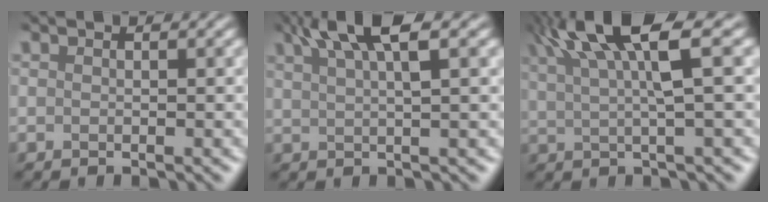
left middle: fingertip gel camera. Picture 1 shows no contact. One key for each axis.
{"total": 3.6, "fx": 2.7, "fy": -0.4, "fz": 2.4, "tx": -0.051, "ty": 0.016, "tz": 0.065}
{"total": 6.8, "fx": 3.6, "fy": 0.6, "fz": 5.8, "tx": -0.115, "ty": 0.026, "tz": 0.084}